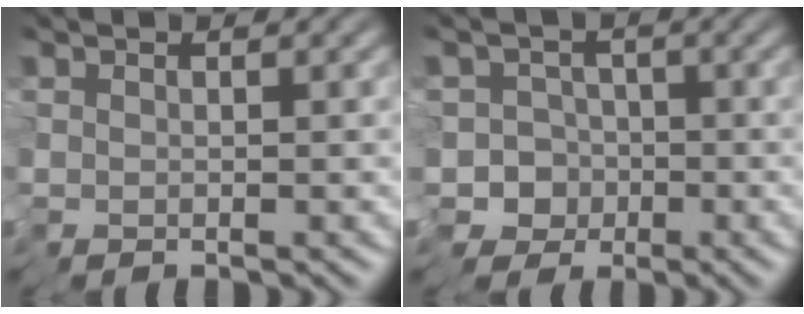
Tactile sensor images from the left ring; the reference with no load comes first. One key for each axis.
{"total": 6.4, "fx": -3.4, "fy": 5.1, "fz": 1.8, "tx": -0.013, "ty": 0.016, "tz": -0.083}